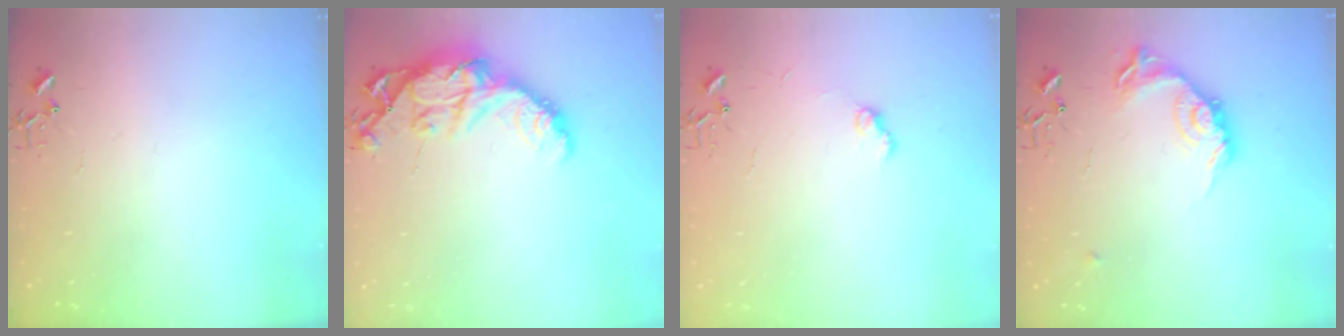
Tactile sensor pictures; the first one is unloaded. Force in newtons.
{"total": 17.0, "press": 17.0, "slide": 1.3}
{"total": 6.4, "press": 6.4, "slide": 0.8}
{"total": 15.0, "press": 15.0, "slide": 0.7}